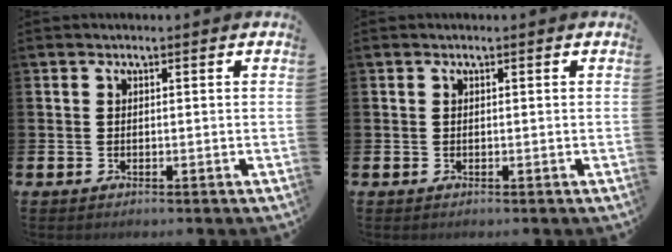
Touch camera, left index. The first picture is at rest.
{"total": 0.0}